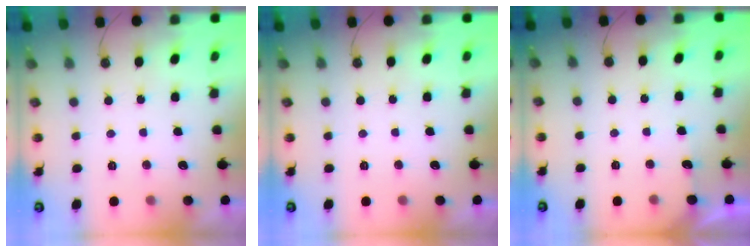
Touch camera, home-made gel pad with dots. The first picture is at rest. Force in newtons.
{"total": 0.0}
{"total": 2.9, "press": 2.8, "slide": 0.4}